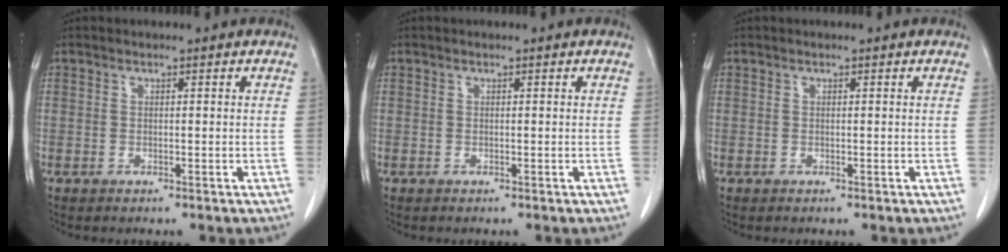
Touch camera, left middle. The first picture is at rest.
{"total": 0.0}
{"total": 0.0}